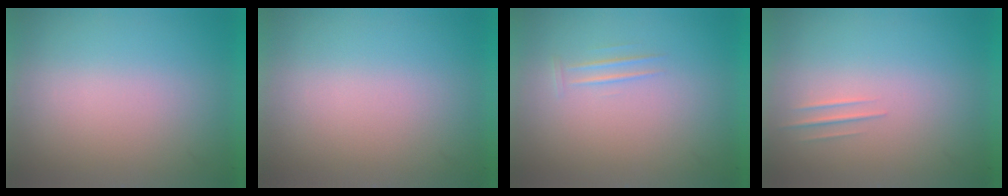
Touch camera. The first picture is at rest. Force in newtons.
{"total": 0.0}
{"total": 1.1}
{"total": 1.2}